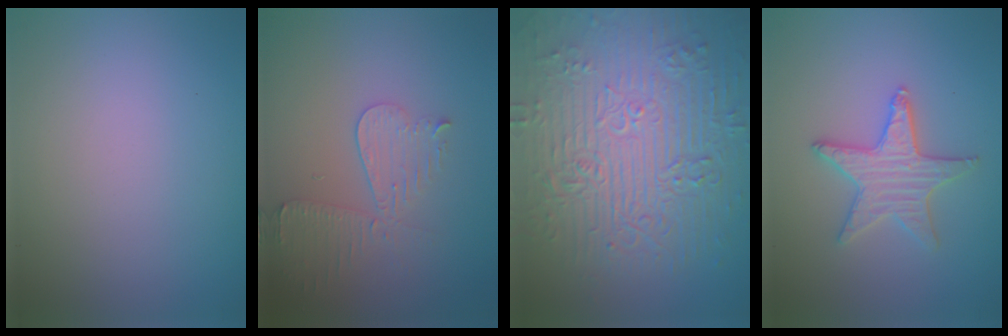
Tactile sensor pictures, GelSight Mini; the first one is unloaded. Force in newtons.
{"total": 3.7, "press": 3.3, "slide": 1.6}
{"total": 11.7, "press": 7.8, "slide": 8.6}
{"total": 3.4, "press": 3.3, "slide": 0.7}